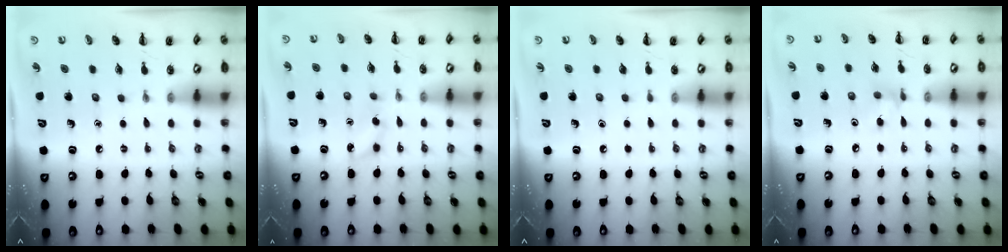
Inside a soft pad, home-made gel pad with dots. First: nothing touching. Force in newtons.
{"total": 3.2, "press": 3.1, "slide": 0.9}
{"total": 0.0}
{"total": 5.1, "press": 5.0, "slide": 1.1}